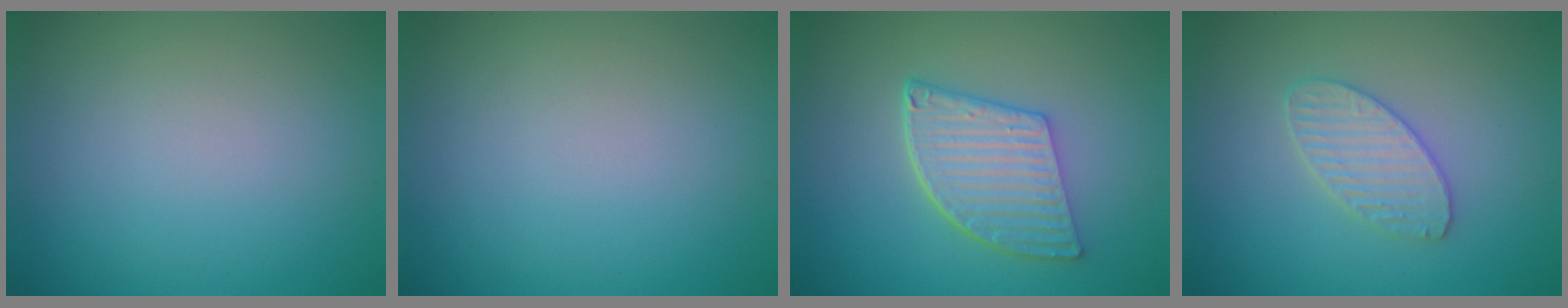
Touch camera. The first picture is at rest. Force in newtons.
{"total": 0.0}
{"total": 5.5, "press": 4.2, "slide": 3.5}
{"total": 3.0, "press": 3.0, "slide": 0.2}